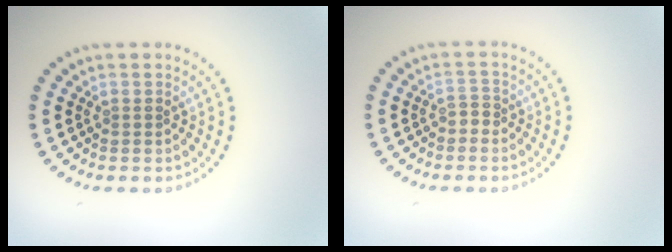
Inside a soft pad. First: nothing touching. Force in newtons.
{"total": 1.0, "press": 0.8, "slide": 0.5}